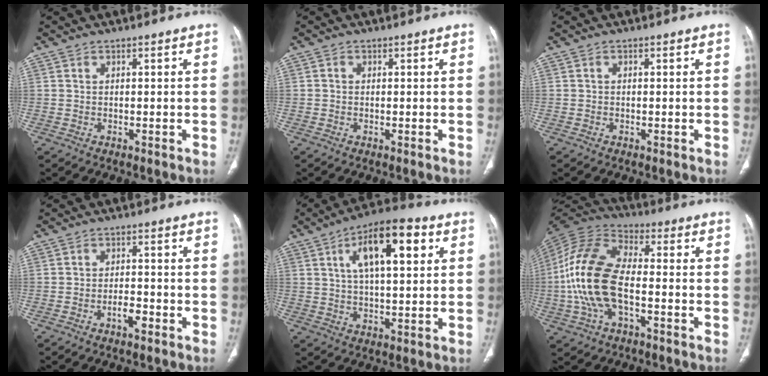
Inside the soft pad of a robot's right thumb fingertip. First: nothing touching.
{"total": 0.6, "force": [0.0, 0.6, 0.2], "torque": [-0.001, 0.002, -0.002]}
{"total": 0.0}
{"total": 3.0, "force": [-1.7, 1.3, 2.1], "torque": [-0.034, 0.014, -0.030]}
{"total": 14.8, "force": [5.1, 5.9, 12.5], "torque": [-0.186, 0.005, 0.078]}
{"total": 17.1, "force": [-2.9, 8.9, 14.3], "torque": [-0.301, 0.031, -0.059]}